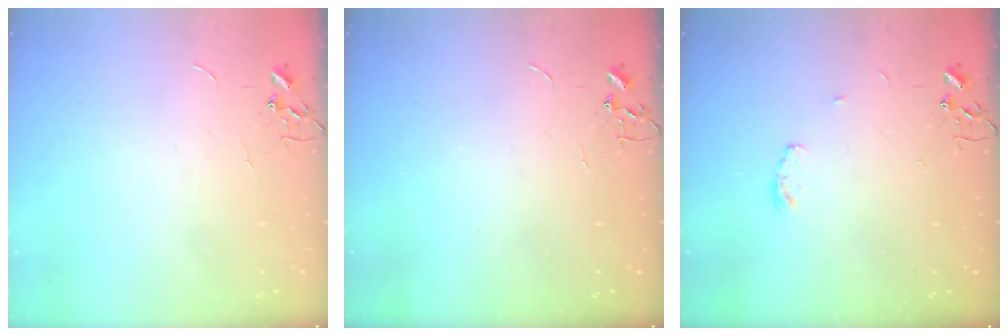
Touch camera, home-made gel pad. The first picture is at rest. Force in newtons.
{"total": 0.0}
{"total": 4.0, "press": 3.9, "slide": 0.6}